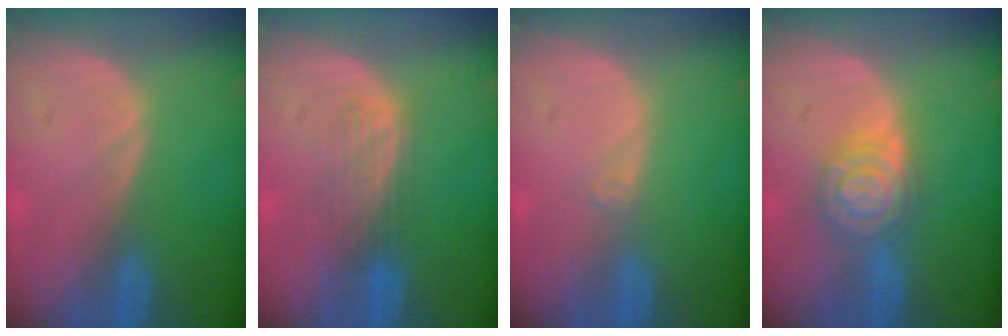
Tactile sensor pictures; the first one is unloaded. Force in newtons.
{"total": 3.5, "press": 3.2, "slide": 1.5}
{"total": 0.9, "press": 0.7, "slide": 0.6}
{"total": 6.6, "press": 6.6, "slide": 0.3}